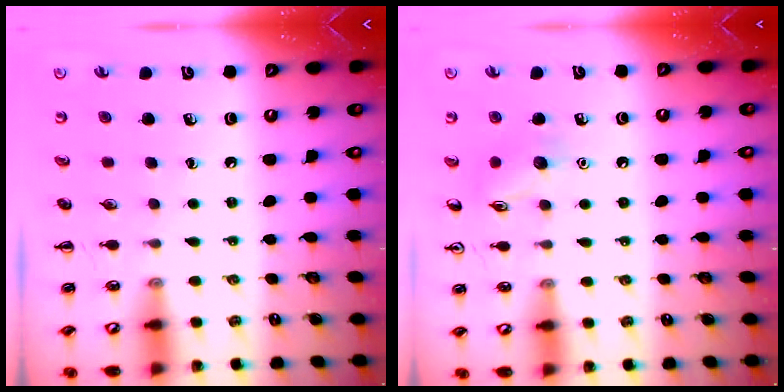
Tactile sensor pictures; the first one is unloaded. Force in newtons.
{"total": 7.6, "press": 7.5, "slide": 0.9}